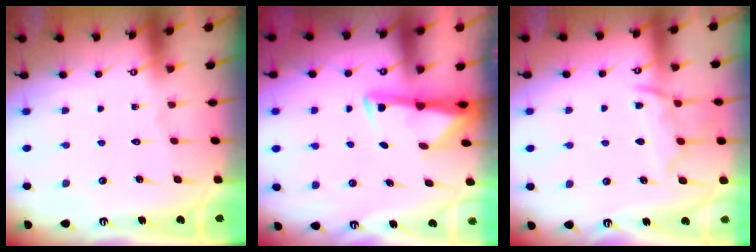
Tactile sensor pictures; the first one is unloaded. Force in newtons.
{"total": 2.8, "press": 2.7, "slide": 0.5}
{"total": 10.7, "press": 10.6, "slide": 1.2}